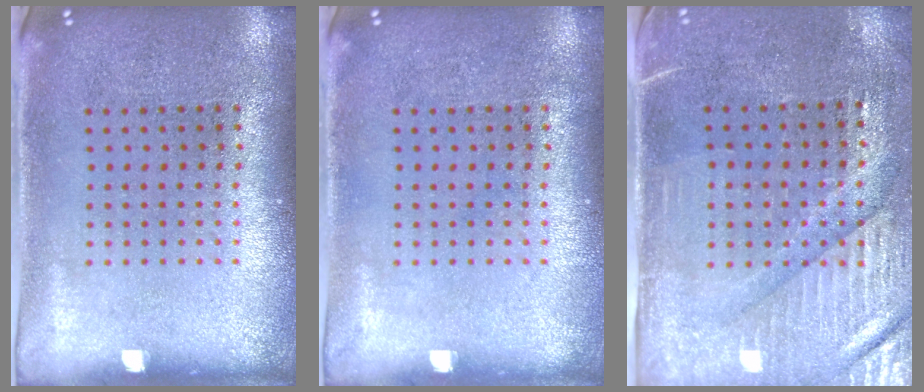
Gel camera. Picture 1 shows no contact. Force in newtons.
{"total": 0.0}
{"total": 3.5, "press": 3.1, "slide": 1.5}